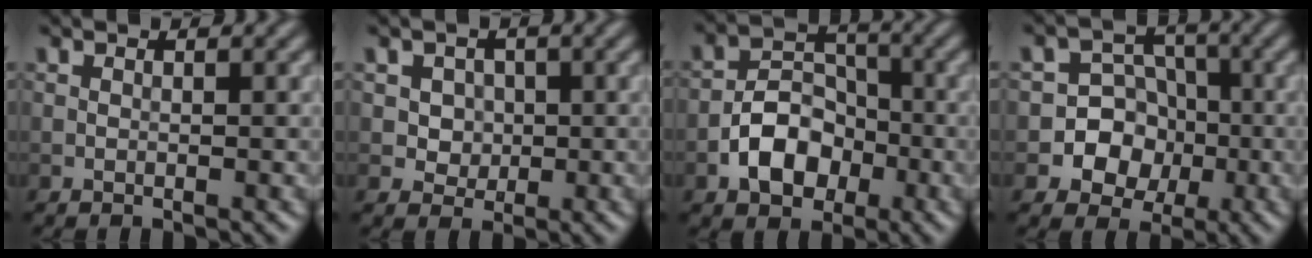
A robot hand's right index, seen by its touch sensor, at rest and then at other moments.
{"total": 2.8, "force": [0.6, 2.5, 1.2], "torque": [-0.013, 0.001, 0.011]}
{"total": 5.1, "force": [-2.1, 3.6, 2.9], "torque": [-0.043, 0.003, -0.041]}
{"total": 7.0, "force": [-1.9, 6.5, 1.8], "torque": [-0.006, 0.014, -0.057]}